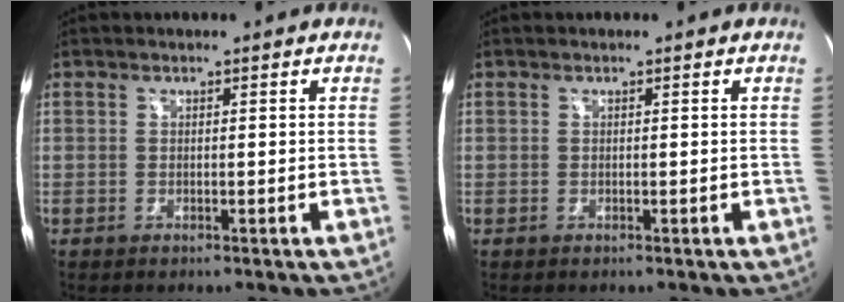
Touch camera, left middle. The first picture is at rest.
{"total": 0.0}